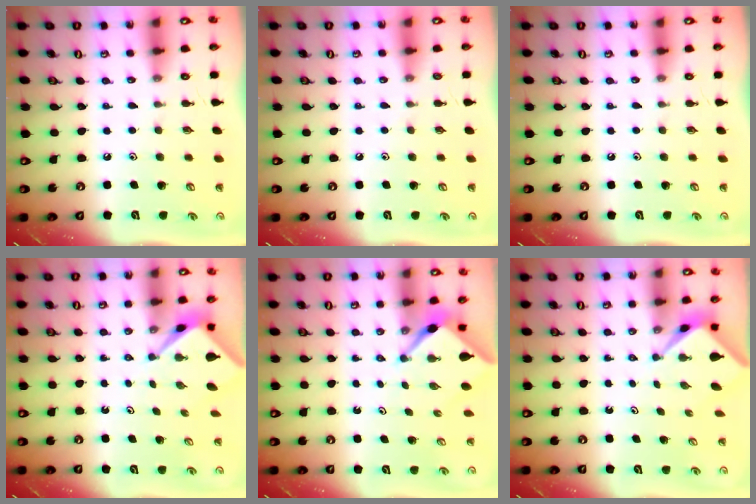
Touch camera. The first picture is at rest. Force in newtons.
{"total": 2.7, "press": 2.7, "slide": 0.3}
{"total": 0.0}
{"total": 2.1, "press": 2.1, "slide": 0.2}
{"total": 2.6, "press": 2.6, "slide": 0.2}
{"total": 1.7, "press": 1.7, "slide": 0.2}